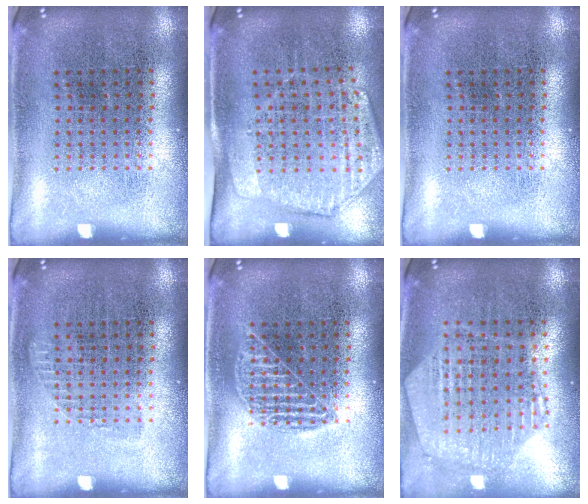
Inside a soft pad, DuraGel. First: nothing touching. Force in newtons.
{"total": 1.8, "press": 1.5, "slide": 1.0}
{"total": 0.0}
{"total": 0.5, "press": 0.5, "slide": 0.2}
{"total": 1.4, "press": 1.4, "slide": 0.2}
{"total": 1.1, "press": 1.1, "slide": 0.2}